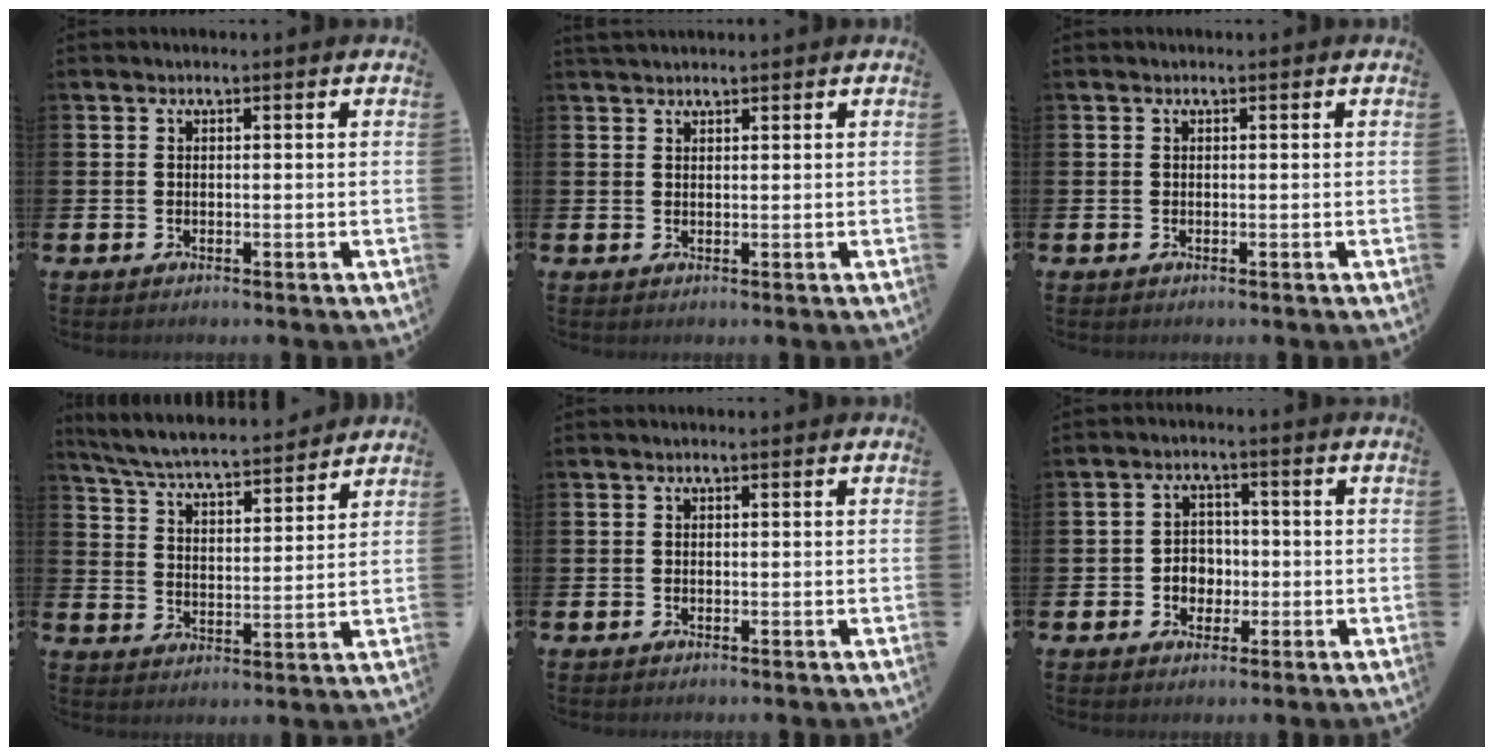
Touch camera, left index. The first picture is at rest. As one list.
[{"total": 1.4, "force": [1.4, 0.3, 0.2], "torque": [0.007, -0.001, 0.023]}, {"total": 0.0}, {"total": 6.3, "force": [6.1, 0.5, 1.7], "torque": [-0.056, -0.046, 0.103]}, {"total": 0.0}, {"total": 3.4, "force": [-0.7, 3.0, 1.5], "torque": [-0.024, 0.004, -0.022]}]